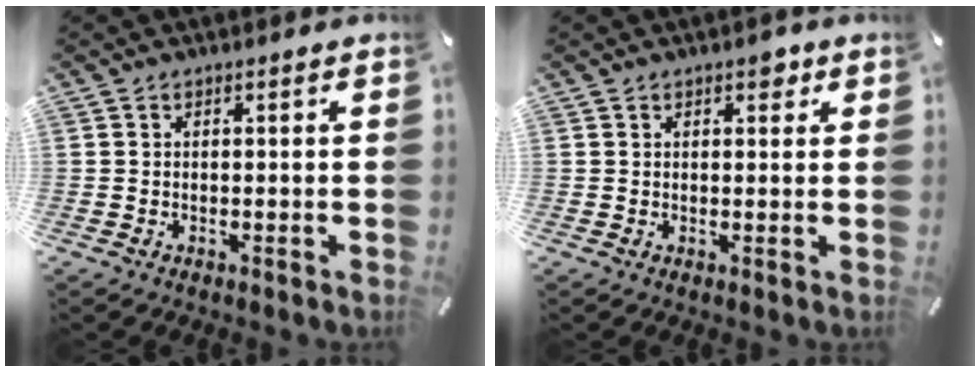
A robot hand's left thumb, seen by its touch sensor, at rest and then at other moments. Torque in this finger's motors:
{"motor_torque": [0.33, 0.37, 0.14, -0.10, 0.05]}